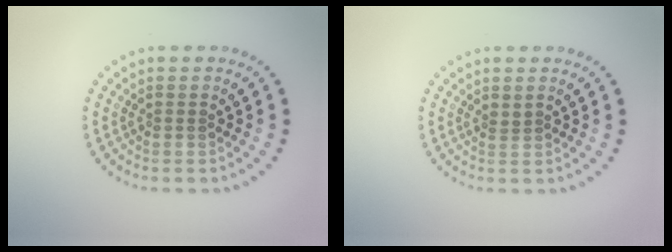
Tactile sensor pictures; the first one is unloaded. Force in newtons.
{"total": 0.6, "press": 0.3, "slide": 0.5}